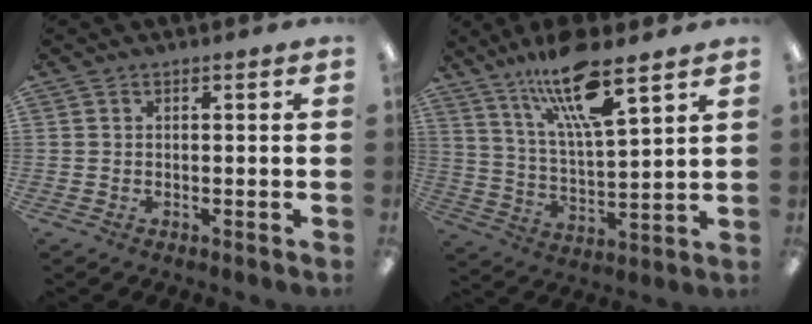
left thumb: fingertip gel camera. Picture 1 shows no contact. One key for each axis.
{"total": 15.5, "fx": 11.0, "fy": 3.5, "fz": 10.3, "tx": -0.193, "ty": -0.052, "tz": 0.184}